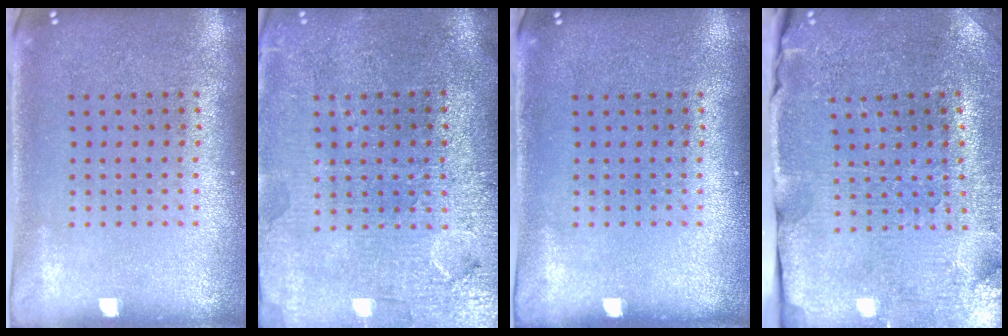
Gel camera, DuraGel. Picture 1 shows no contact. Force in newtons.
{"total": 3.8, "press": 3.5, "slide": 1.5}
{"total": 0.0}
{"total": 3.6, "press": 3.6, "slide": 0.4}